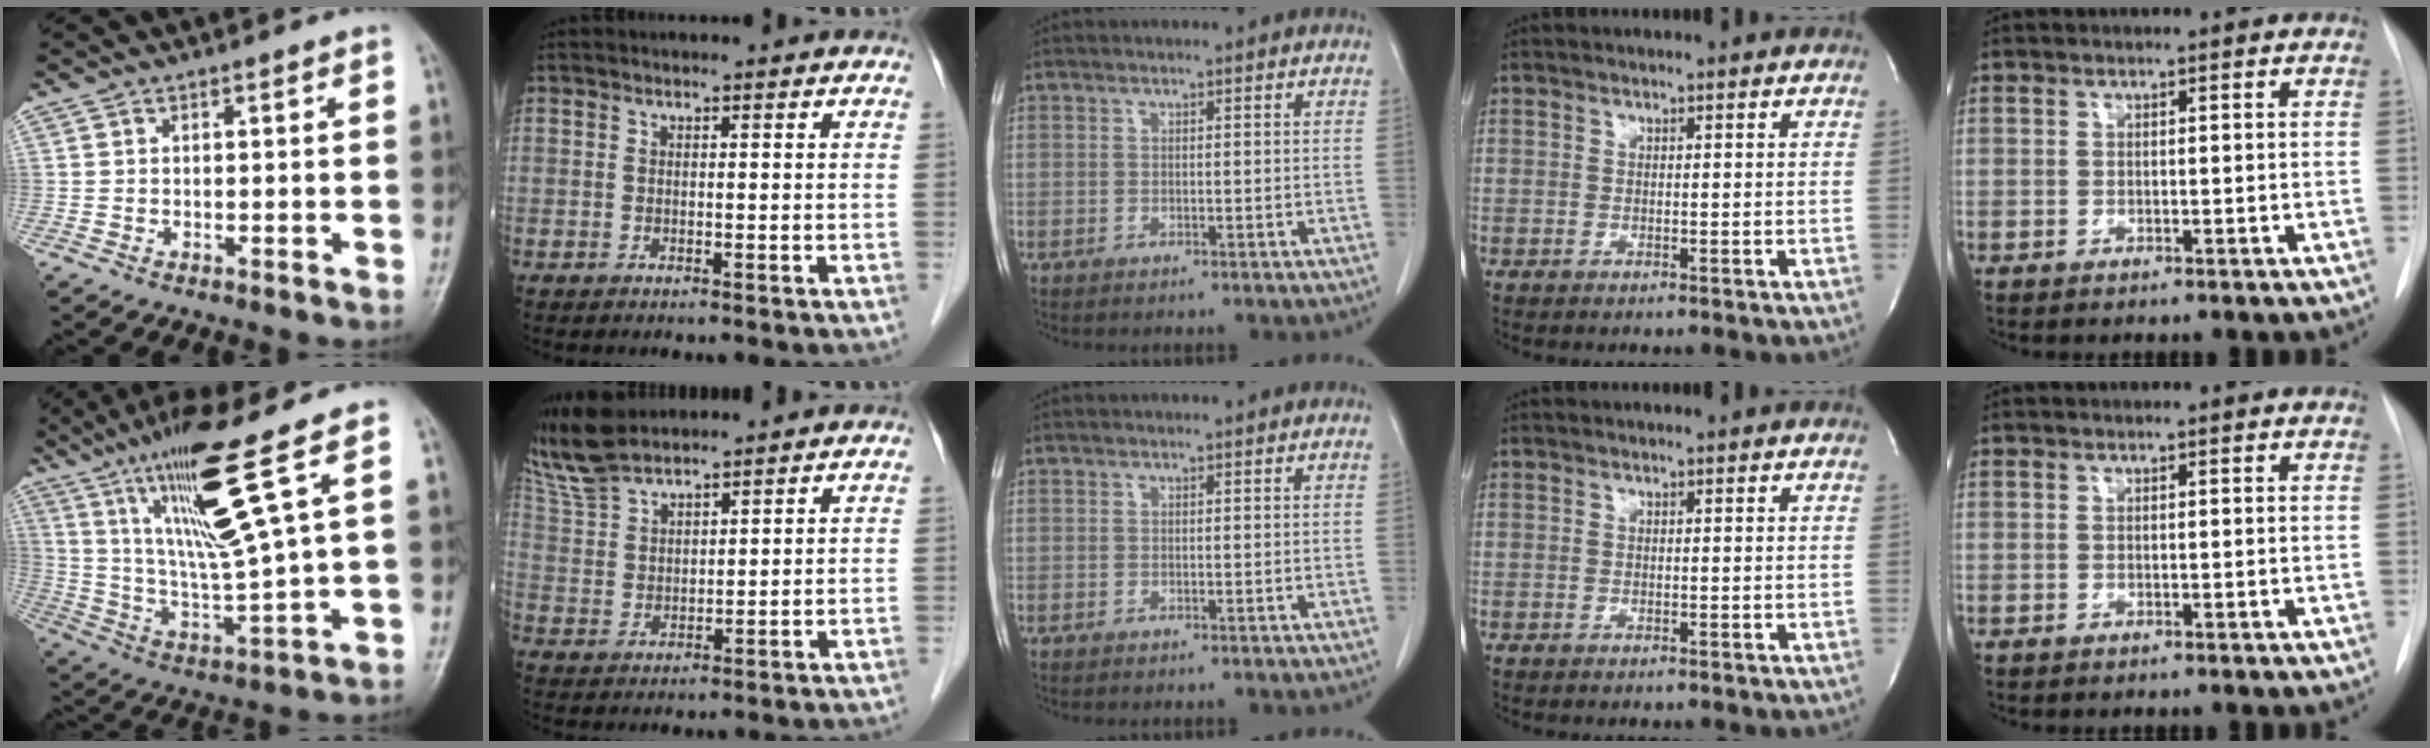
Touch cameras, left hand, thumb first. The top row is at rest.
{"thumb": {"total": 16.3, "force": [8.1, 0.3, 14.1], "torque": [-0.265, -0.043, 0.157]}, "index": {"total": 10.8, "force": [9.8, 2.2, 4.0], "torque": [-0.101, 0.019, 0.207]}}